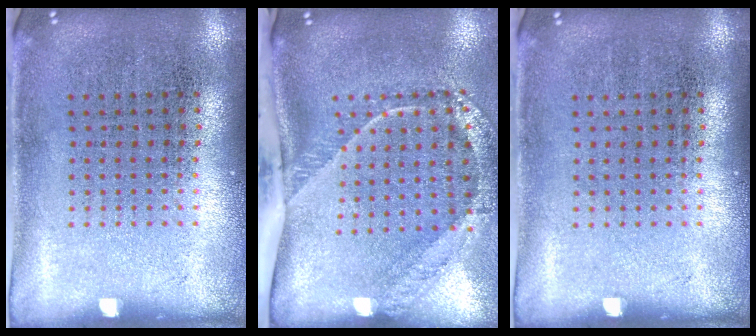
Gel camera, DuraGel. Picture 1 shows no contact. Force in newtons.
{"total": 2.7, "press": 1.8, "slide": 2.0}
{"total": 0.0}